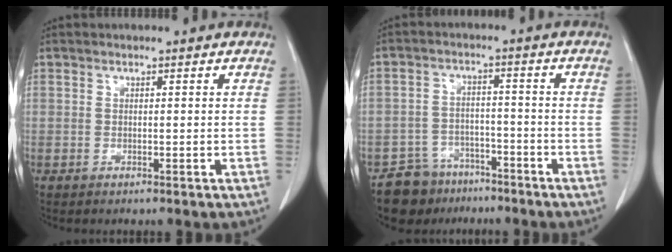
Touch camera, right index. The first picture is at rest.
{"total": 7.1, "force": [-5.4, 4.6, 0.0], "torque": [0.008, 0.020, -0.088]}